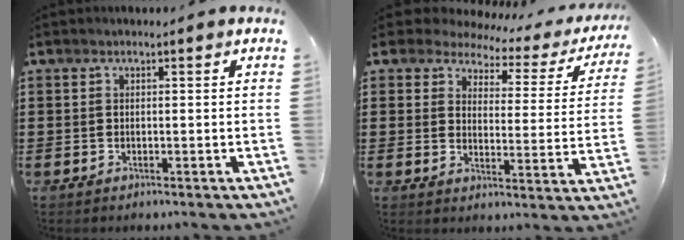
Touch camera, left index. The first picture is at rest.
{"total": 3.8, "force": [3.3, 1.7, 0.8], "torque": [-0.034, -0.019, 0.051]}